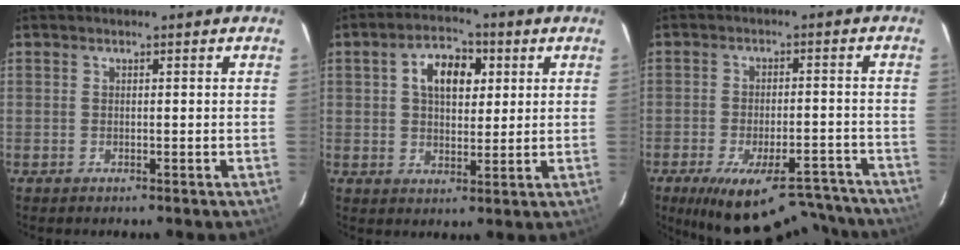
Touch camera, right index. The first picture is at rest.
{"total": 8.5, "force": [2.6, 5.1, 6.3], "torque": [-0.103, 0.028, 0.044]}
{"total": 18.3, "force": [-15.1, 6.1, 8.5], "torque": [-0.150, -0.007, -0.196]}